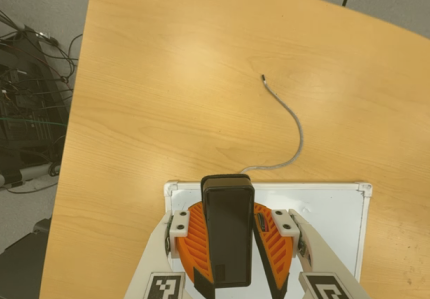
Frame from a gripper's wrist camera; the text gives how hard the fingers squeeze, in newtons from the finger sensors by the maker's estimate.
{"total": 9.7, "left": 9.5, "right": 9.9}